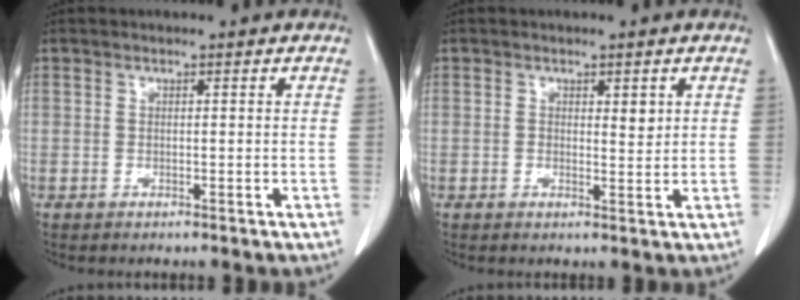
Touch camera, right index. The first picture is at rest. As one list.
[{"total": 1.8, "force": [0.8, 0.8, 1.5], "torque": [-0.017, -0.004, 0.012]}]